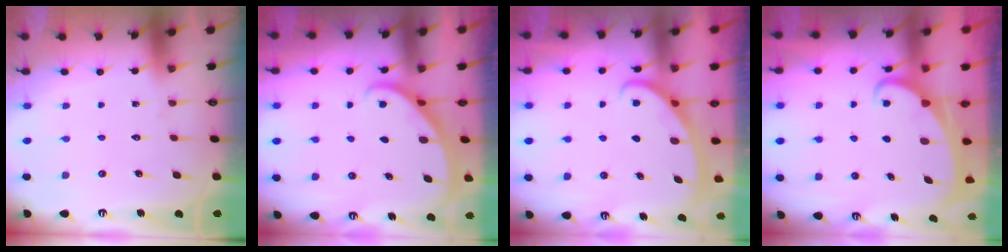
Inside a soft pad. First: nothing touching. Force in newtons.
{"total": 1.8, "press": 1.8, "slide": 0.1}
{"total": 3.0, "press": 2.9, "slide": 0.4}
{"total": 2.0, "press": 2.0, "slide": 0.2}